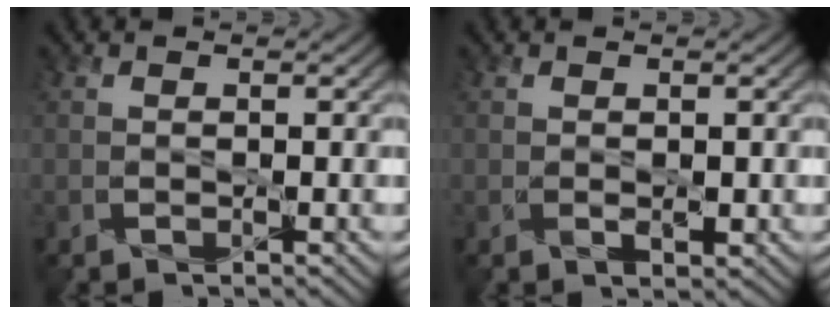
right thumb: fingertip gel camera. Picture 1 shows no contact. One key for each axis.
{"total": 0.8, "fx": 0.0, "fy": 0.5, "fz": 0.7, "tx": -0.013, "ty": -0.005, "tz": 0.004}